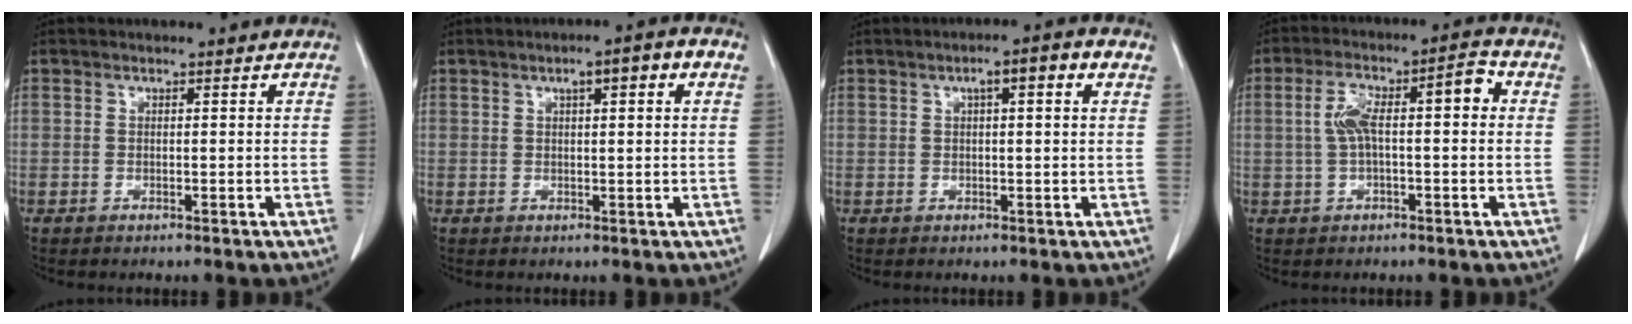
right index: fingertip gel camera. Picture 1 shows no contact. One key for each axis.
{"total": 4.9, "fx": 1.8, "fy": 0.5, "fz": 4.5, "tx": -0.065, "ty": 0.012, "tz": 0.024}
{"total": 4.7, "fx": 1.8, "fy": 0.5, "fz": 4.3, "tx": -0.066, "ty": 0.015, "tz": 0.023}
{"total": 8.6, "fx": 0.8, "fy": 2.2, "fz": 8.2, "tx": -0.151, "ty": 0.044, "tz": 0.014}